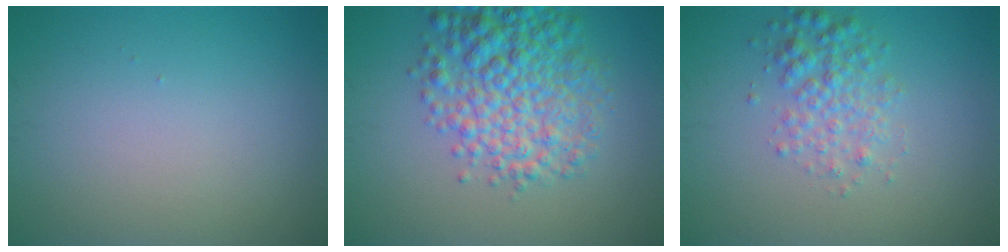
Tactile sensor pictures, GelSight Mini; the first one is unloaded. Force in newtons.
{"total": 7.1, "press": 7.1, "slide": 0.2}
{"total": 3.0, "press": 3.0, "slide": 0.1}